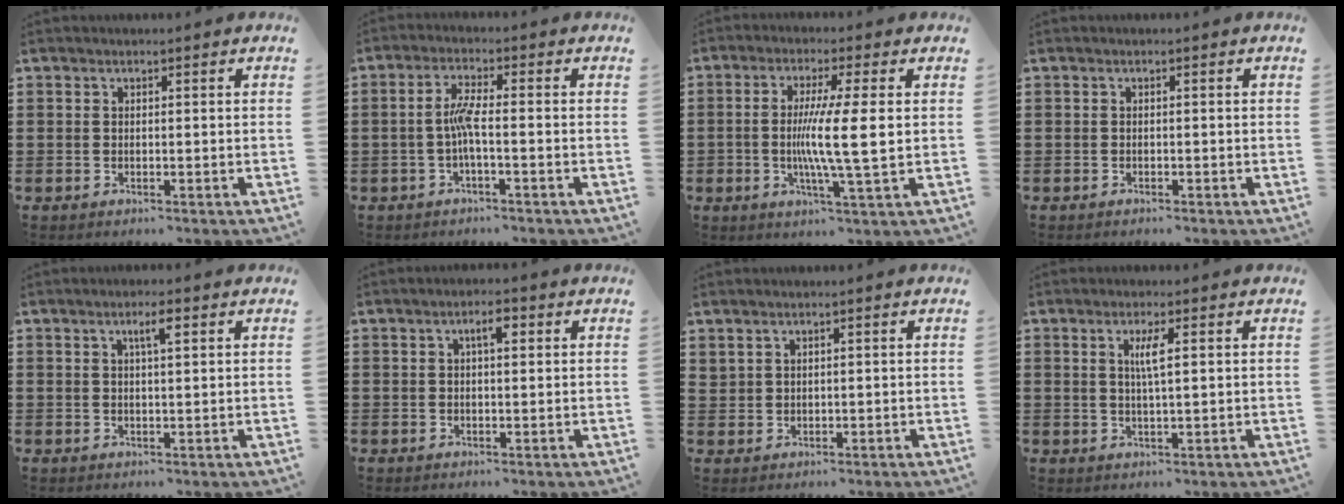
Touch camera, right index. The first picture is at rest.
{"total": 4.1, "force": [-1.0, 0.4, 3.9], "torque": [-0.089, -0.004, -0.026]}
{"total": 8.2, "force": [-0.1, 0.0, 8.2], "torque": [-0.147, -0.007, -0.006]}
{"total": 0.5, "force": [-0.5, 0.1, 0.1], "torque": [-0.003, 0.000, -0.010]}
{"total": 2.5, "force": [1.1, 0.4, 2.2], "torque": [-0.046, 0.005, 0.017]}
{"total": 2.7, "force": [0.8, 0.8, 2.4], "torque": [-0.042, 0.005, 0.010]}
{"total": 1.3, "force": [1.1, 0.7, 0.4], "torque": [-0.009, 0.003, 0.021]}
{"total": 3.1, "force": [0.8, 0.2, 3.0], "torque": [-0.061, -0.001, 0.011]}